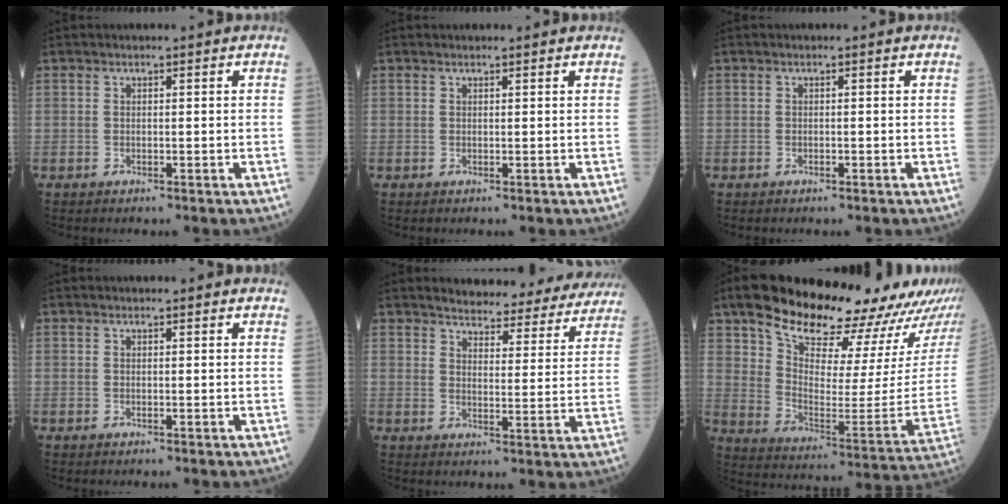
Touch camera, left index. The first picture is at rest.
{"total": 1.6, "force": [1.5, 0.0, 0.3], "torque": [-0.010, 0.004, 0.020]}
{"total": 0.0}
{"total": 7.3, "force": [7.2, 0.9, 1.2], "torque": [0.002, -0.003, 0.054]}
{"total": 20.1, "force": [18.8, 4.6, 5.3], "torque": [-0.042, -0.049, 0.210]}
{"total": 27.0, "force": [22.5, 4.2, 14.3], "torque": [-0.222, -0.051, 0.314]}